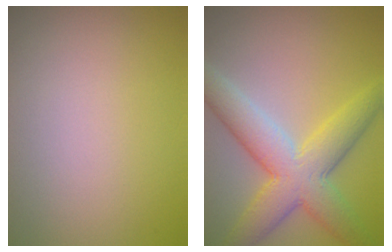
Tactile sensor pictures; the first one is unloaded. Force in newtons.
{"total": 7.5, "press": 7.5, "slide": 0.2}